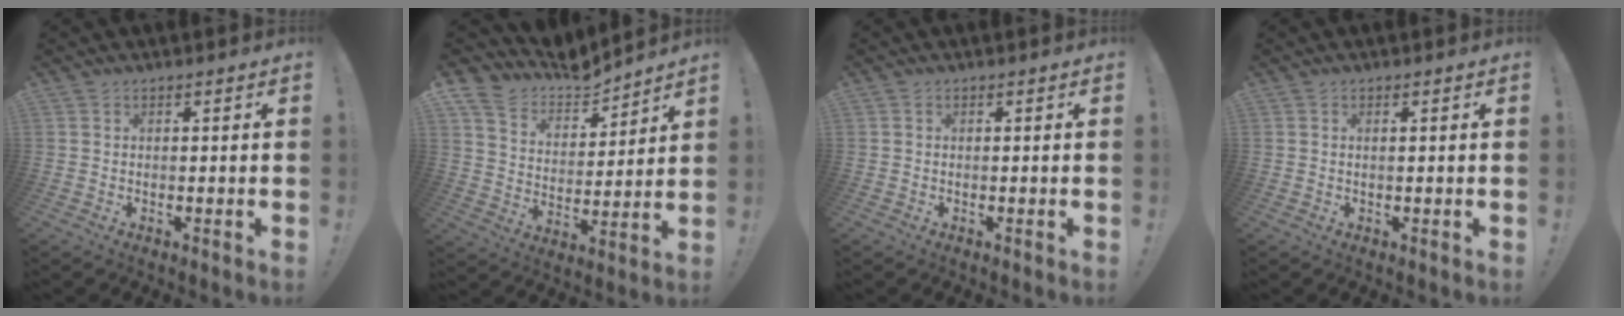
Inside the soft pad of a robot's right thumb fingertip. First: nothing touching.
{"total": 9.1, "force": [8.4, 3.5, 0.1], "torque": [-0.022, -0.084, 0.156]}
{"total": 0.0}
{"total": 0.7, "force": [0.3, -0.1, 0.6], "torque": [-0.012, -0.002, 0.005]}